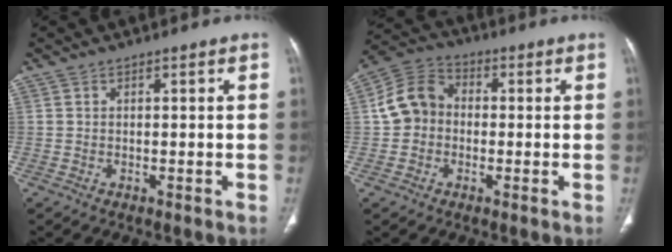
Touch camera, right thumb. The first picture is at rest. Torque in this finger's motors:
{"motor_torque": [-0.43, 0.60, 0.21, -0.37, 0.13]}